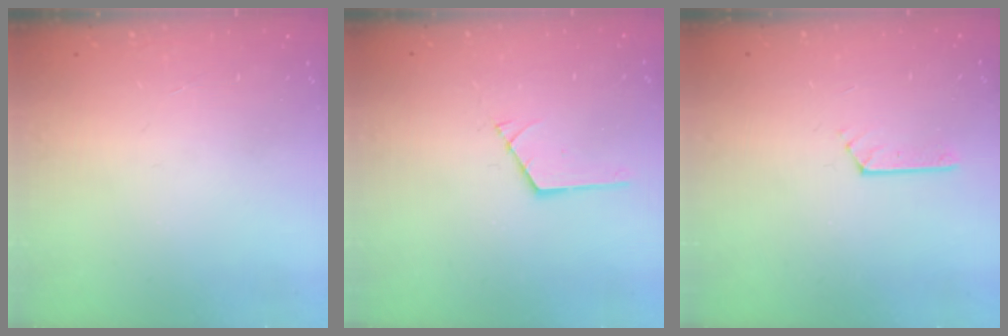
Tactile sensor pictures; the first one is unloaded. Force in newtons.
{"total": 1.3, "press": 1.3, "slide": 0.1}
{"total": 2.2, "press": 2.2, "slide": 0.3}